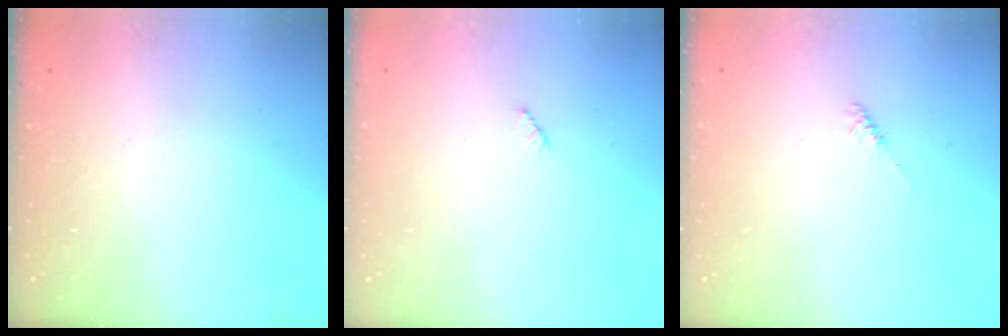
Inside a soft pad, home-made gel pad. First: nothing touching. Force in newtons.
{"total": 2.5, "press": 2.5, "slide": 0.3}
{"total": 2.0, "press": 1.9, "slide": 0.4}